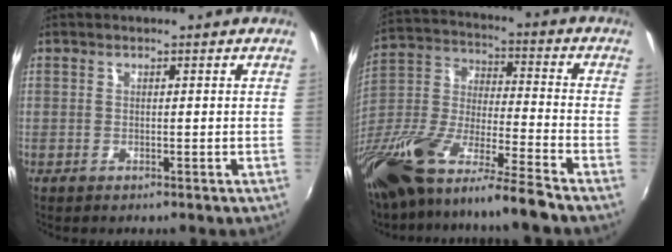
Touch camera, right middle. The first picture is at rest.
{"total": 19.9, "force": [-15.4, 1.6, 12.5], "torque": [-0.242, -0.036, -0.293]}